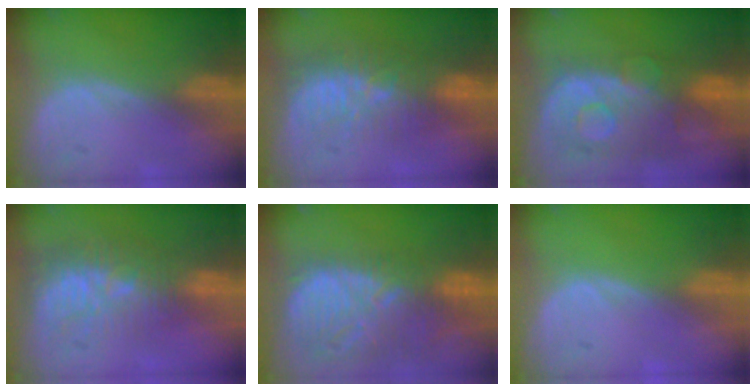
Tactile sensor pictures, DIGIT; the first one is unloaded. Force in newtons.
{"total": 9.2, "press": 8.6, "slide": 3.2}
{"total": 11.2, "press": 9.7, "slide": 5.6}
{"total": 10.3, "press": 8.9, "slide": 5.1}
{"total": 13.4, "press": 11.5, "slide": 7.0}
{"total": 0.0}